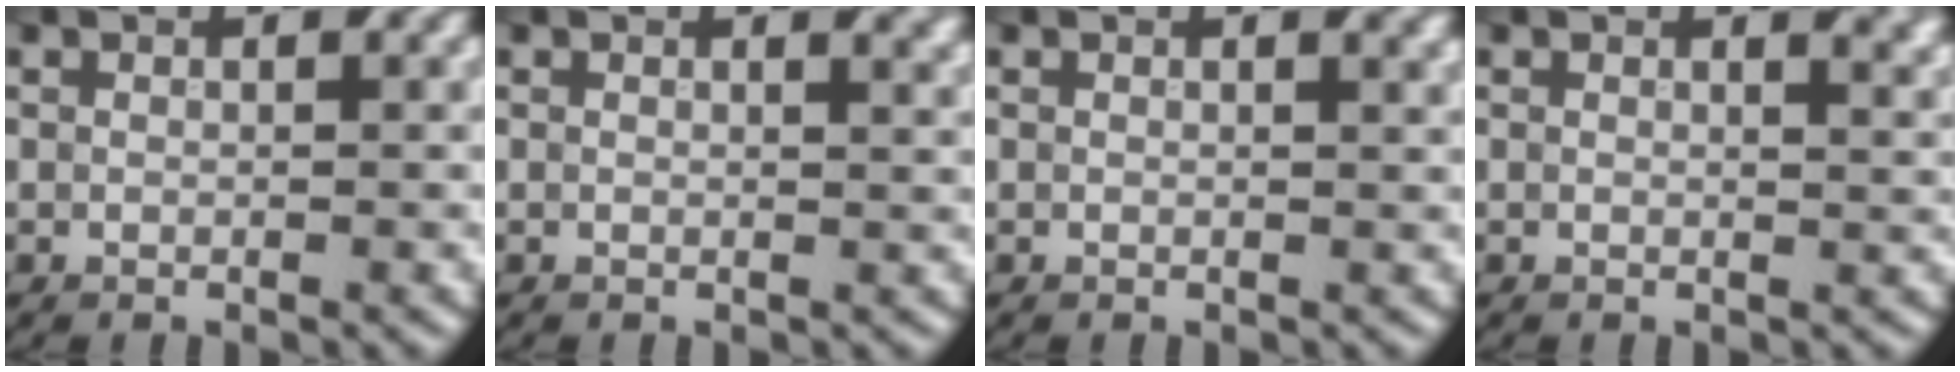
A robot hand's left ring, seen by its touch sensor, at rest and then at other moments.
{"total": 1.2, "force": [0.7, 0.5, 0.9], "torque": [-0.008, -0.001, 0.010]}
{"total": 0.8, "force": [0.4, 0.3, 0.6], "torque": [-0.006, -0.002, 0.010]}
{"total": 1.8, "force": [1.0, 0.9, 1.3], "torque": [-0.012, 0.000, 0.014]}